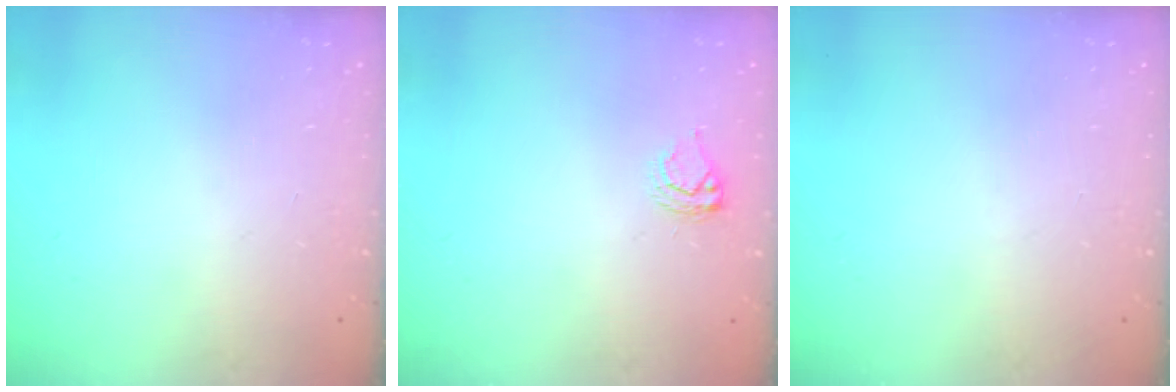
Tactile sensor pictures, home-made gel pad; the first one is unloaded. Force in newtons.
{"total": 5.7, "press": 5.7, "slide": 0.6}
{"total": 0.0}